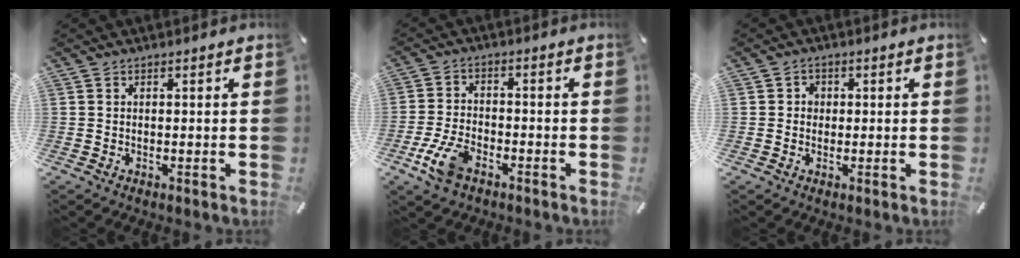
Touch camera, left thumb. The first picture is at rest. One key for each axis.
{"total": 8.1, "fx": -4.4, "fy": 4.4, "fz": 5.2, "tx": -0.123, "ty": 0.009, "tz": -0.083}
{"total": 2.1, "fx": -0.3, "fy": 2.0, "fz": 0.5, "tx": -0.003, "ty": 0.006, "tz": -0.011}